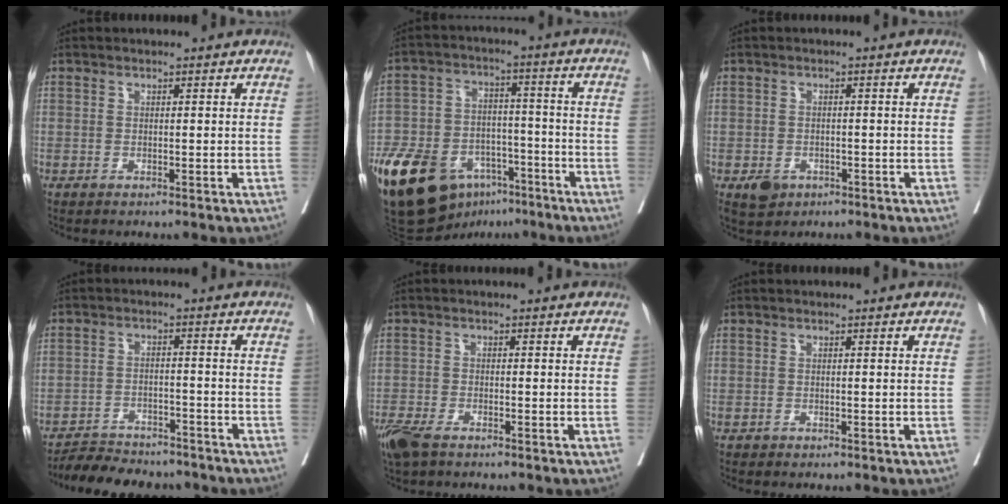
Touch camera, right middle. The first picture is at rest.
{"total": 18.0, "force": [-10.9, 10.2, 10.0], "torque": [-0.187, 0.016, -0.180]}
{"total": 3.2, "force": [-1.8, 2.4, 1.3], "torque": [-0.018, 0.002, -0.021]}
{"total": 10.5, "force": [-9.7, 3.0, 2.6], "torque": [-0.035, 0.010, -0.139]}
{"total": 6.3, "force": [-4.6, 2.2, 3.7], "torque": [-0.076, -0.014, -0.086]}
{"total": 0.0}